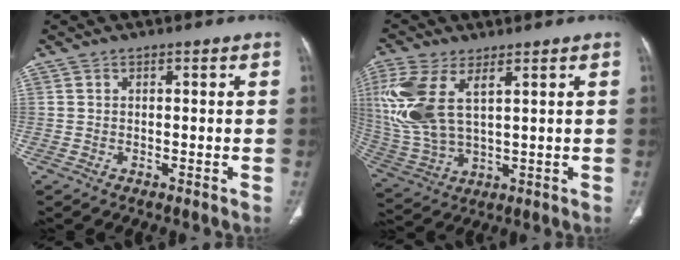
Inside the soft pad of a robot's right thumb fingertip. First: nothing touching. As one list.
[{"total": 14.3, "force": [4.8, 6.7, 11.7], "torque": [-0.283, -0.010, 0.110]}]